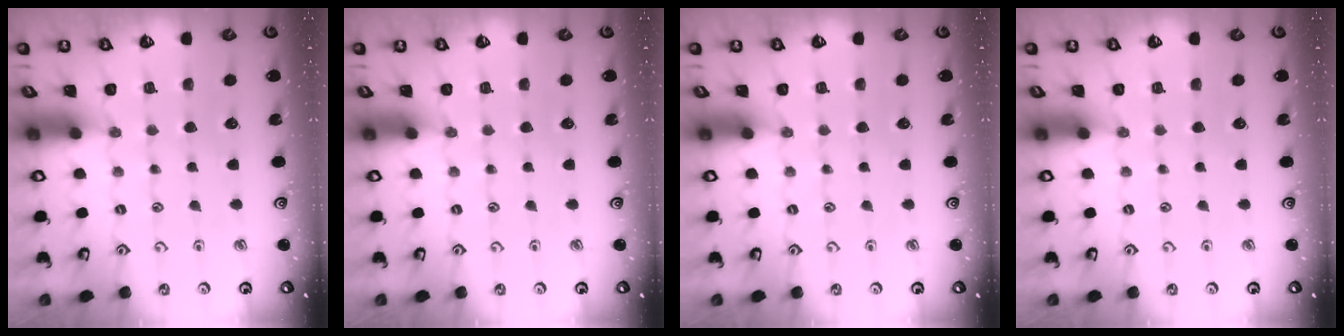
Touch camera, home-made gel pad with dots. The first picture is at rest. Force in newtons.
{"total": 0.0}
{"total": 0.0}
{"total": 0.0}